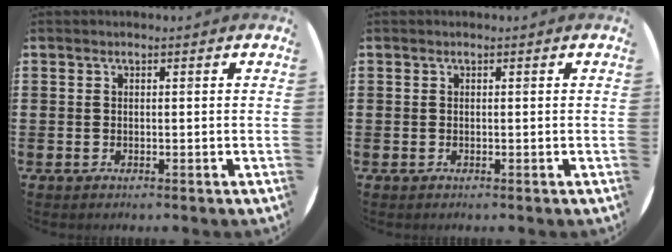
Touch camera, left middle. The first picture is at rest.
{"total": 0.0}